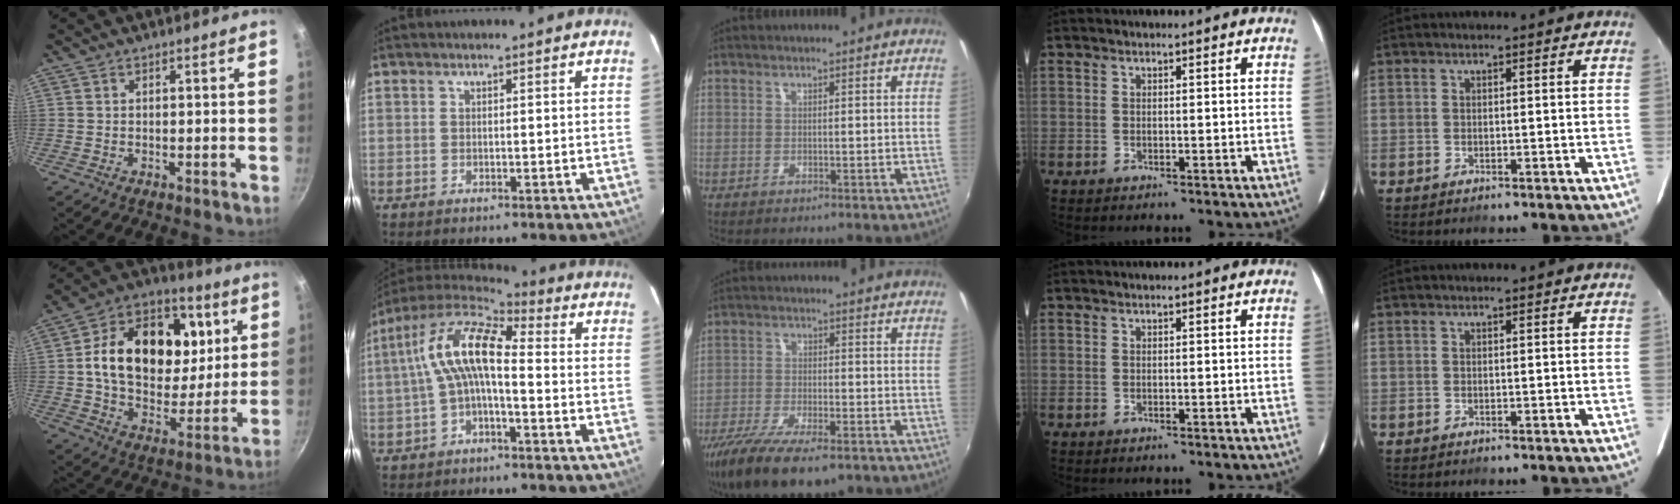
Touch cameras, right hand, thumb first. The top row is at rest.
{"thumb": {"total": 24.4, "force": [5.4, 17.0, 16.6], "torque": [-0.239, -0.004, 0.077]}, "index": {"total": 10.6, "force": [-0.8, 4.0, 9.8], "torque": [-0.194, 0.022, -0.020]}, "middle": {"total": 15.5, "force": [-10.8, 5.2, 9.9], "torque": [-0.211, -0.050, -0.189]}}